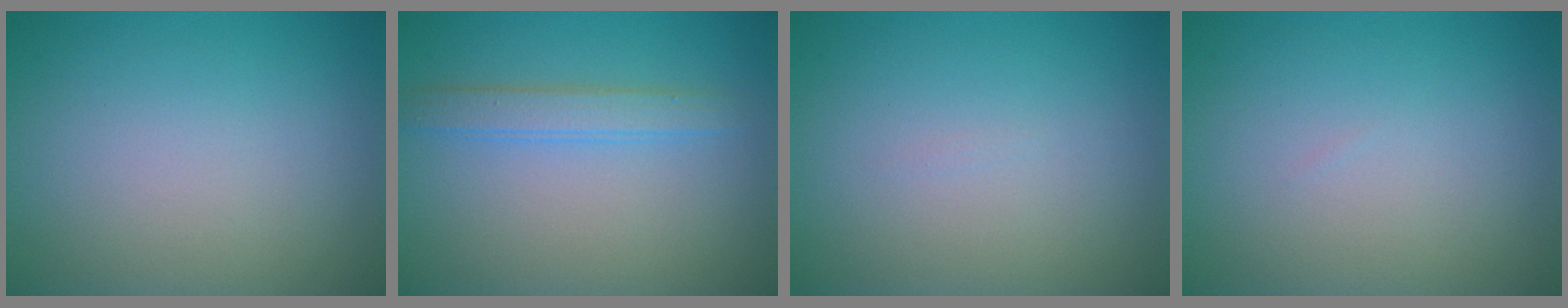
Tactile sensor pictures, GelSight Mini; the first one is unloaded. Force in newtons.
{"total": 2.2, "press": 2.2, "slide": 0.1}
{"total": 0.0}
{"total": 0.0}